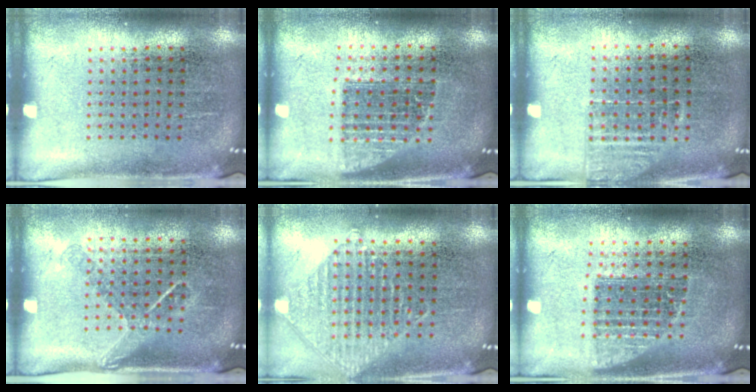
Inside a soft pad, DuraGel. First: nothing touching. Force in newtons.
{"total": 1.3, "press": 1.1, "slide": 0.7}
{"total": 1.3, "press": 1.1, "slide": 0.6}
{"total": 1.3, "press": 1.0, "slide": 0.9}
{"total": 0.9, "press": 0.9, "slide": 0.0}
{"total": 1.3, "press": 1.1, "slide": 0.7}